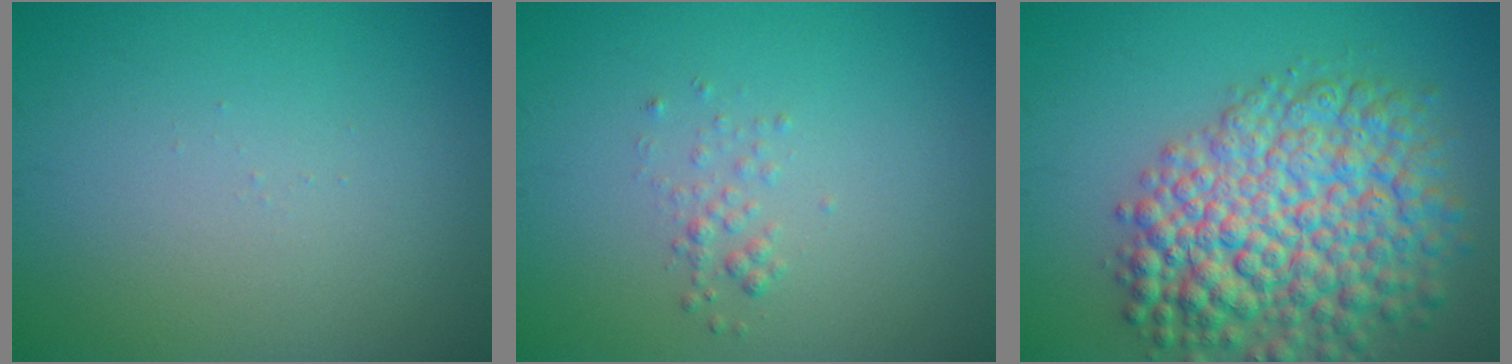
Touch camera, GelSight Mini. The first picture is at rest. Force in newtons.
{"total": 1.0, "press": 1.0, "slide": 0.1}
{"total": 9.8, "press": 9.8, "slide": 0.4}